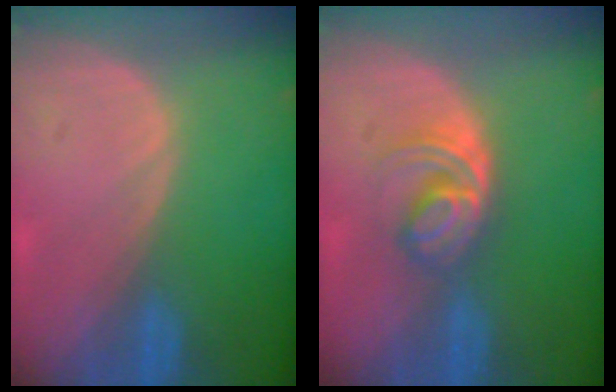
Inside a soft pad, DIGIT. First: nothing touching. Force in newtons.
{"total": 6.2, "press": 5.2, "slide": 3.4}